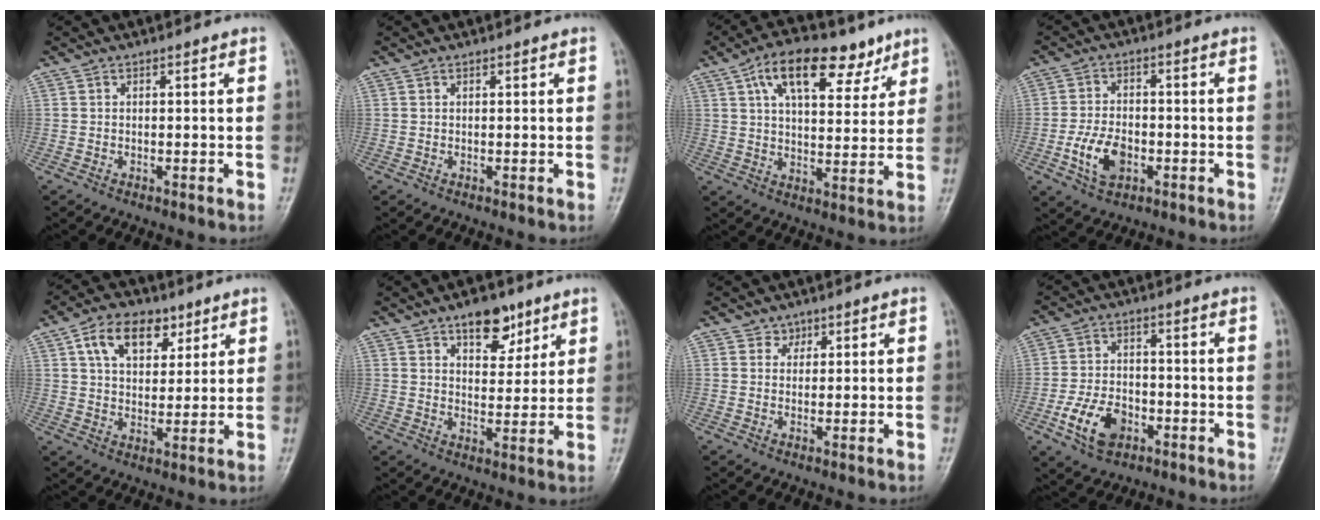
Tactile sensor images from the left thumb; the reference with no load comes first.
{"total": 0.0}
{"total": 15.1, "force": [8.2, 7.5, 10.2], "torque": [-0.125, -0.017, 0.132]}
{"total": 7.8, "force": [-2.6, 4.9, 5.4], "torque": [-0.095, 0.011, -0.048]}
{"total": 10.9, "force": [5.3, 6.8, 6.6], "torque": [-0.080, -0.016, 0.091]}
{"total": 8.3, "force": [5.2, 4.4, 4.8], "torque": [-0.034, -0.029, 0.079]}
{"total": 1.7, "force": [1.0, 1.4, -0.1], "torque": [0.021, -0.006, 0.012]}
{"total": 9.1, "force": [-4.0, 5.9, 5.7], "torque": [-0.091, 0.019, -0.070]}